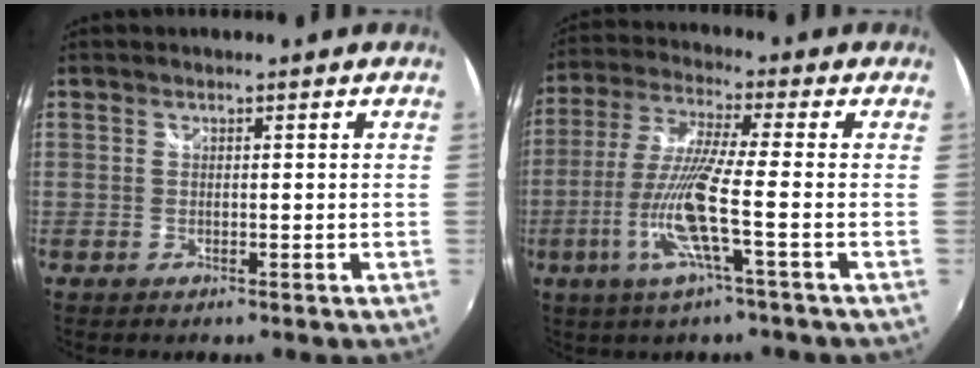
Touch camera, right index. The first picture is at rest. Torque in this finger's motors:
{"motor_torque": [1.62, 0.52, 0.48, 0.15]}